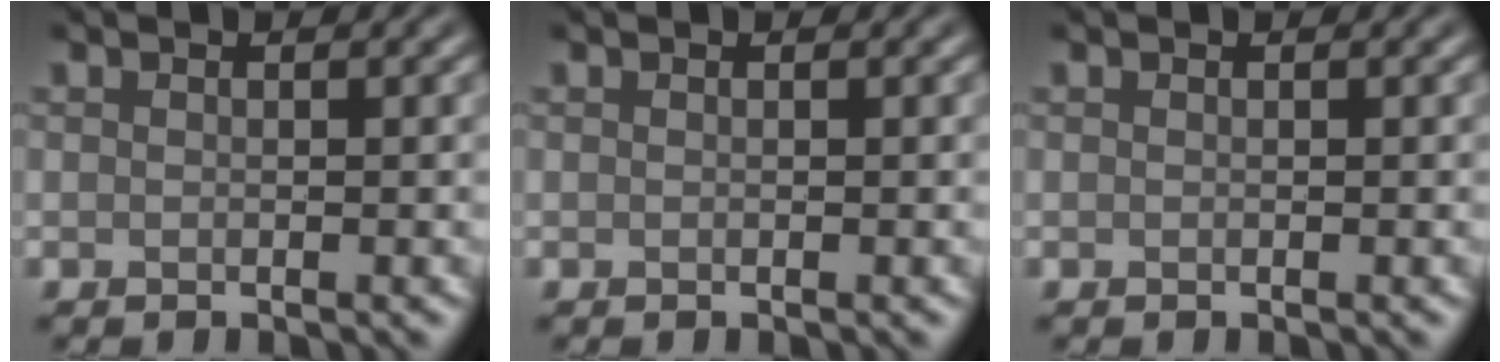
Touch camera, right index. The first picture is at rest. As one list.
[{"total": 0.0}, {"total": 0.0}]